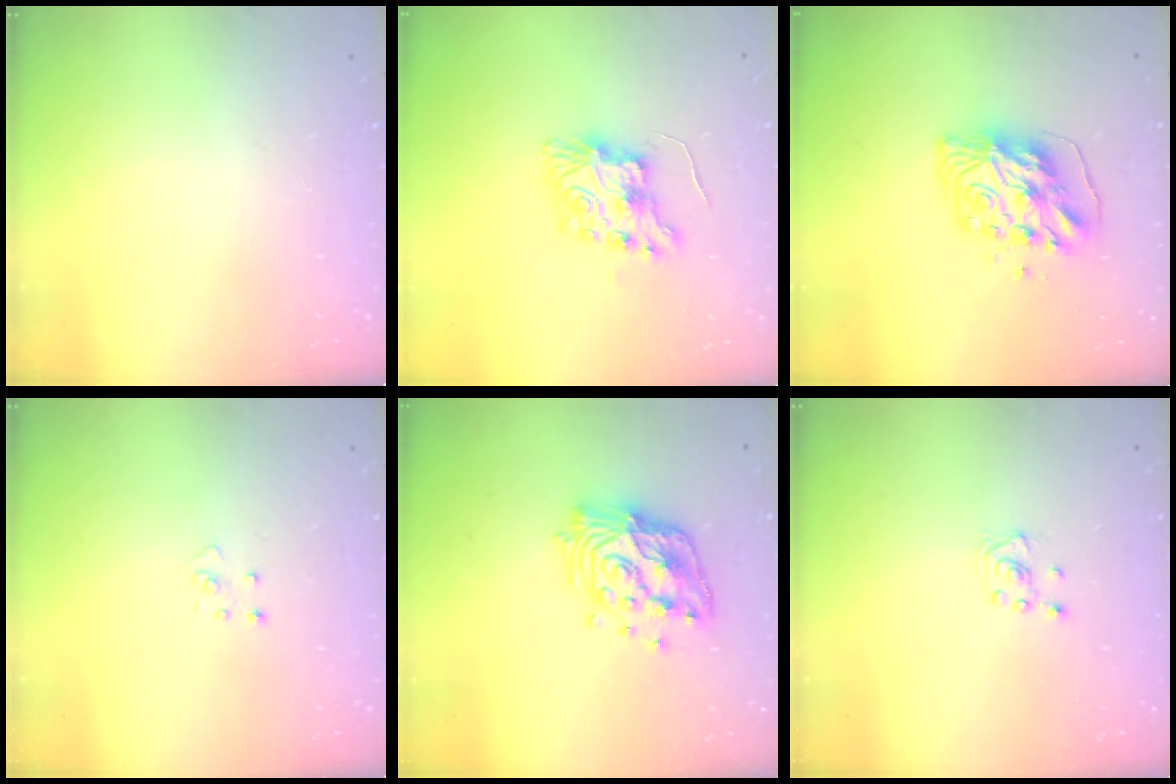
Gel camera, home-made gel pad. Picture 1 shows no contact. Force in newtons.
{"total": 9.8, "press": 9.8, "slide": 0.9}
{"total": 9.7, "press": 9.6, "slide": 1.3}
{"total": 3.4, "press": 3.4, "slide": 0.1}
{"total": 16.7, "press": 16.7, "slide": 1.4}
{"total": 3.0, "press": 2.9, "slide": 0.3}